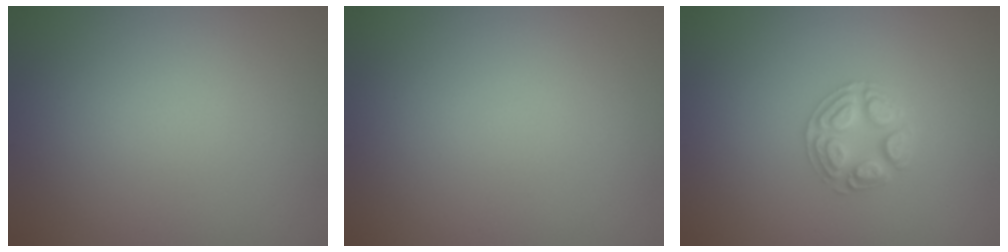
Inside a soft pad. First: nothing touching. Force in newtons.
{"total": 0.0}
{"total": 2.5, "press": 2.5, "slide": 0.4}